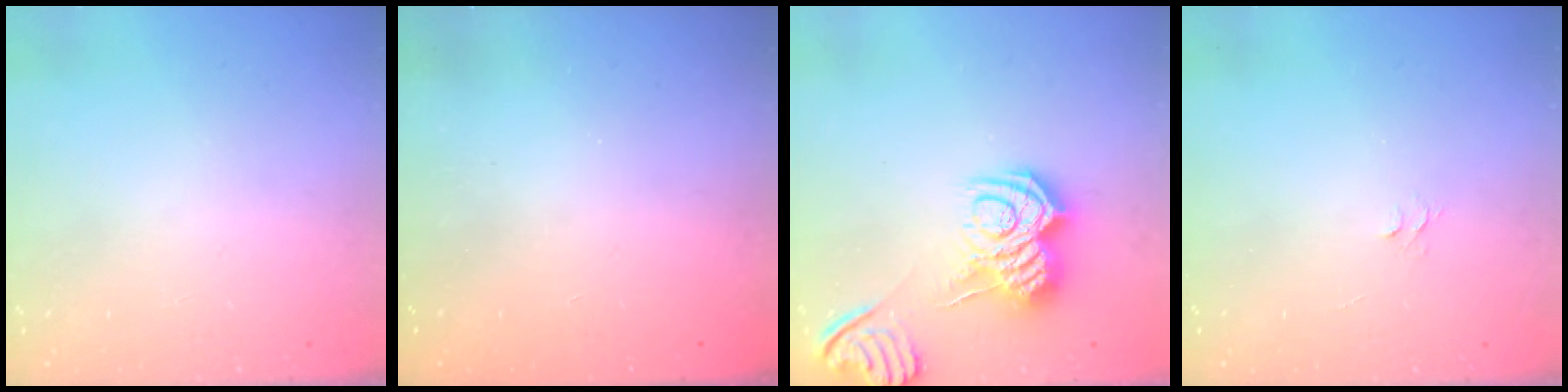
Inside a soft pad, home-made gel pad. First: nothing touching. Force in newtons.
{"total": 2.3, "press": 2.2, "slide": 0.7}
{"total": 11.4, "press": 11.4, "slide": 0.6}
{"total": 3.7, "press": 3.7, "slide": 0.4}